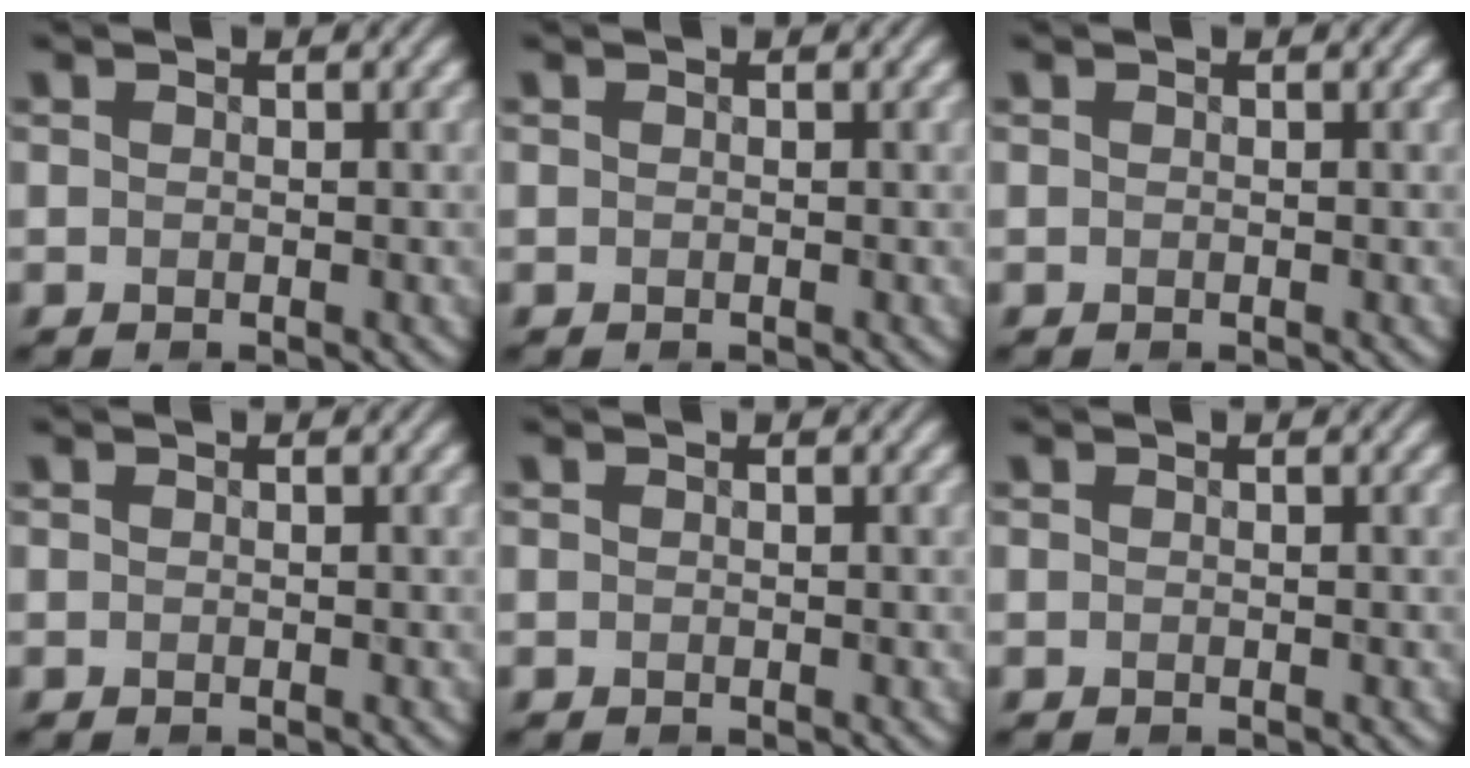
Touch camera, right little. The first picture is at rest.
{"total": 0.0}
{"total": 0.0}
{"total": 0.0}
{"total": 0.0}
{"total": 0.0}